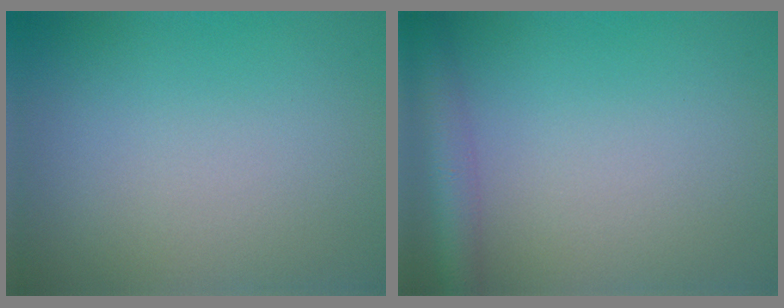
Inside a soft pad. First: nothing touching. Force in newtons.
{"total": 3.7, "press": 3.7, "slide": 0.2}